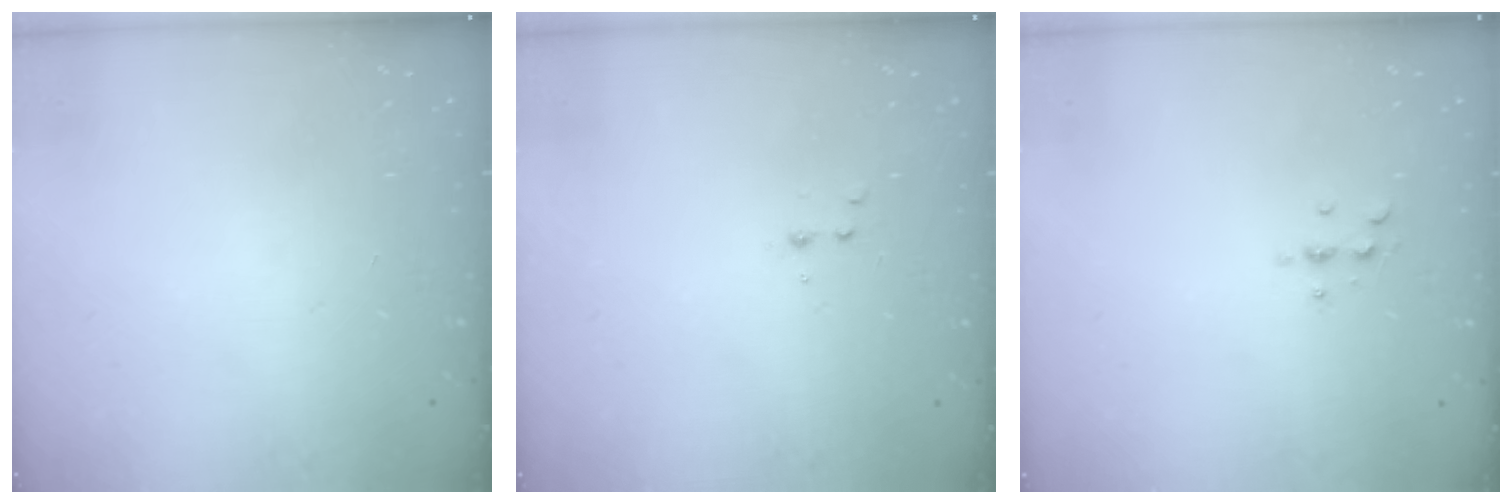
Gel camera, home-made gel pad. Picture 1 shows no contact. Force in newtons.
{"total": 3.2, "press": 3.1, "slide": 1.0}
{"total": 3.1, "press": 3.1, "slide": 0.5}